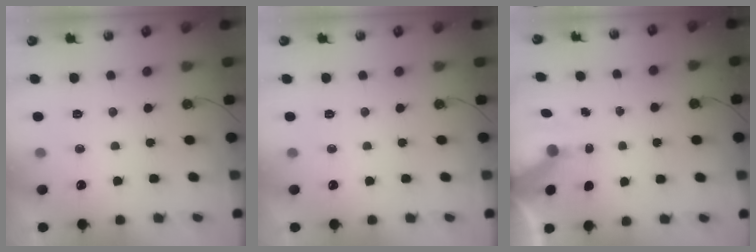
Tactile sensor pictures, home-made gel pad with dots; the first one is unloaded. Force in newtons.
{"total": 0.0}
{"total": 6.6, "press": 6.6, "slide": 0.7}